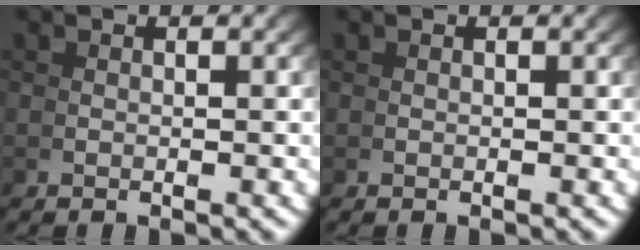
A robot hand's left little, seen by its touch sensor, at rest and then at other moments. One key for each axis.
{"total": 0.0}